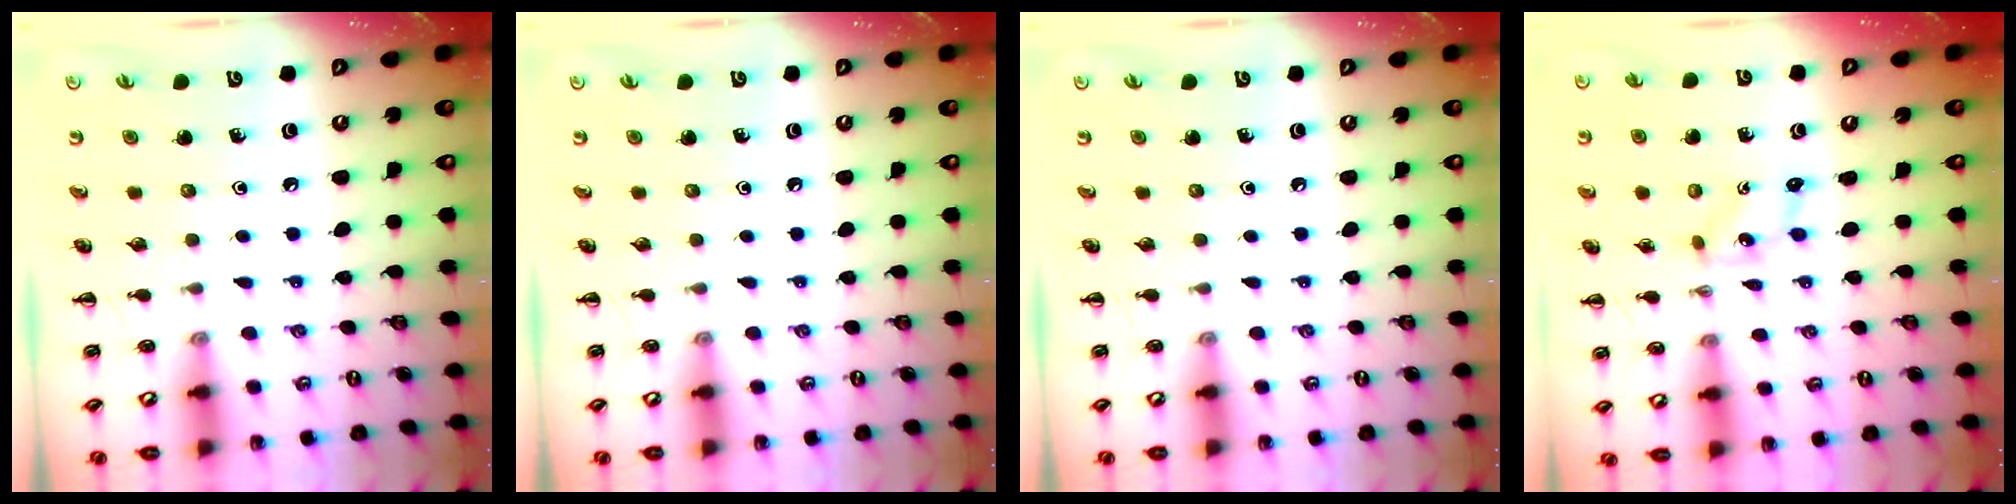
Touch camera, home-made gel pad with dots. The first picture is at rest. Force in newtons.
{"total": 0.0}
{"total": 0.0}
{"total": 1.3, "press": 1.2, "slide": 0.5}